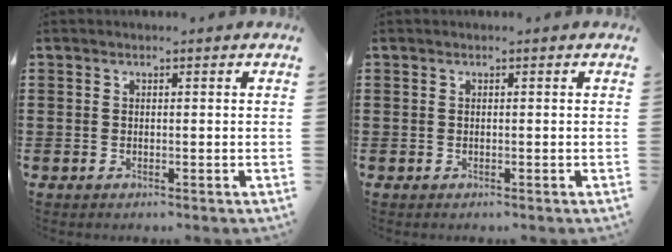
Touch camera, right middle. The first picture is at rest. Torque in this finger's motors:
{"motor_torque": [0.64, -0.78, 0.00, -0.01]}